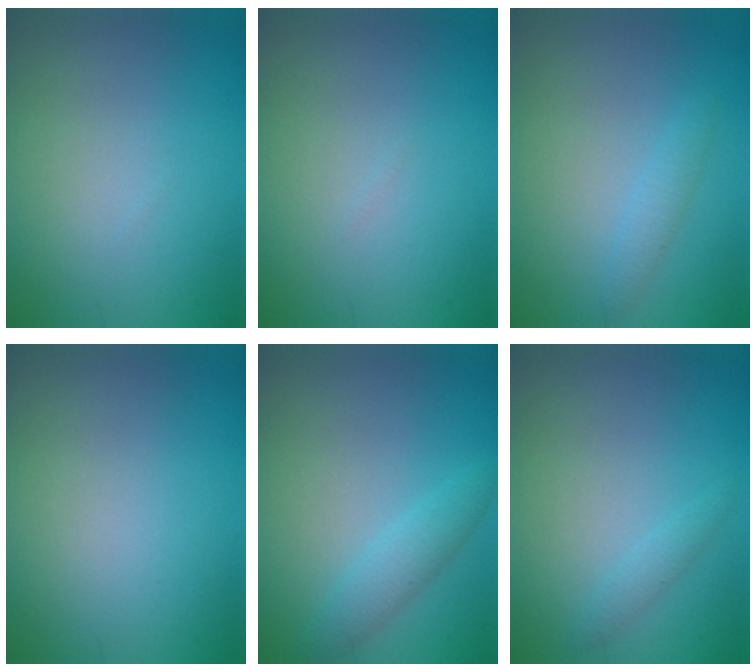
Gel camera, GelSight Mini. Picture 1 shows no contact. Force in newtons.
{"total": 0.0}
{"total": 1.3, "press": 1.3, "slide": 0.1}
{"total": 0.0}
{"total": 2.3, "press": 2.3, "slide": 0.2}
{"total": 1.0, "press": 1.0, "slide": 0.1}